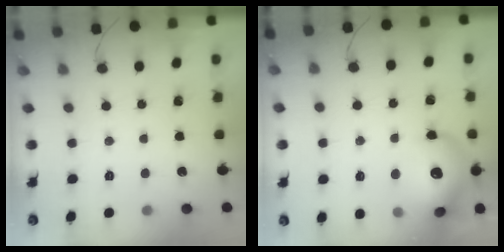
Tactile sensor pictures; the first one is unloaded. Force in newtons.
{"total": 17.8, "press": 17.6, "slide": 2.4}